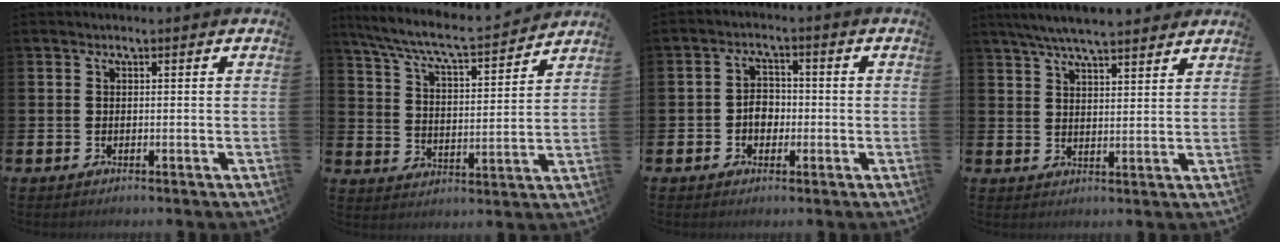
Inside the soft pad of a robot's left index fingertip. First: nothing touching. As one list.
[{"total": 7.3, "force": [6.9, 0.4, 2.5], "torque": [-0.079, -0.054, 0.115]}, {"total": 3.2, "force": [-0.8, 2.4, 1.9], "torque": [-0.024, 0.001, -0.021]}, {"total": 6.1, "force": [5.8, 0.5, 1.9], "torque": [-0.061, -0.017, 0.107]}]